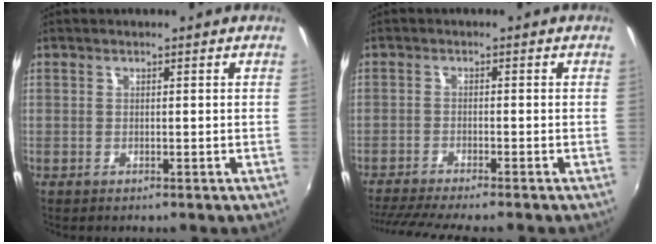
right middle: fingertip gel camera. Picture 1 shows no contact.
{"total": 8.7, "force": [-7.6, -0.2, 4.1], "torque": [-0.099, -0.029, -0.124]}